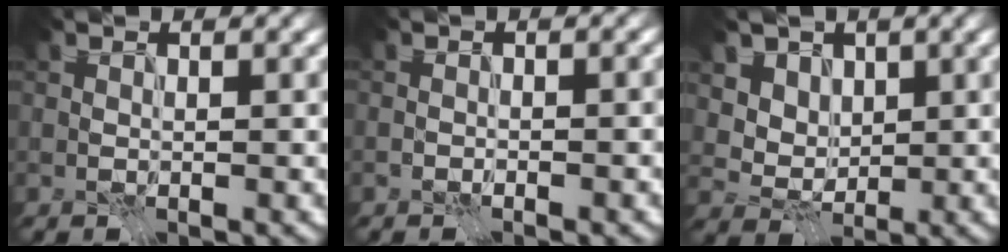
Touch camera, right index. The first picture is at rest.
{"total": 0.8, "force": [-0.4, 0.1, 0.7], "torque": [-0.001, 0.006, -0.009]}
{"total": 4.2, "force": [2.3, 3.3, 1.3], "torque": [-0.045, -0.022, 0.066]}